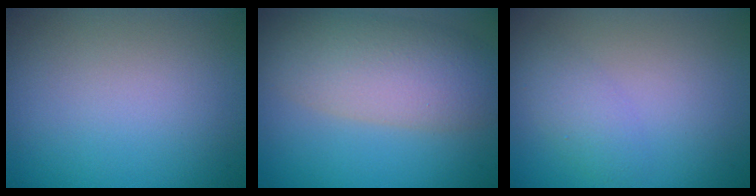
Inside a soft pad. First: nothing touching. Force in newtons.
{"total": 6.8, "press": 6.8, "slide": 0.2}
{"total": 1.9, "press": 1.9, "slide": 0.1}